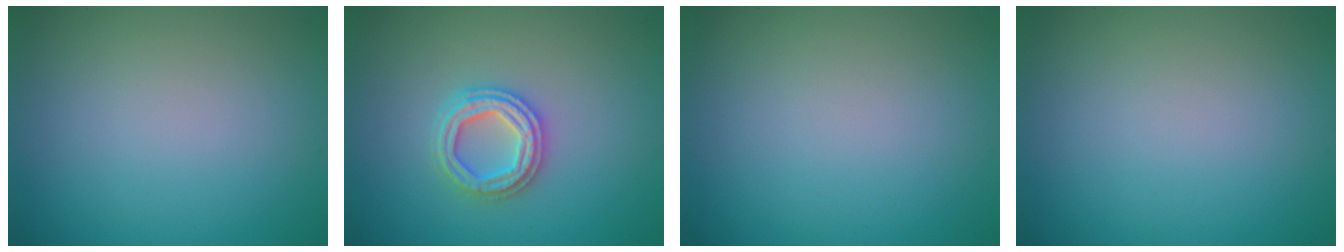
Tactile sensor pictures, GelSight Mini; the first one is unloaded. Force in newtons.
{"total": 2.9, "press": 2.9, "slide": 0.6}
{"total": 0.0}
{"total": 0.0}